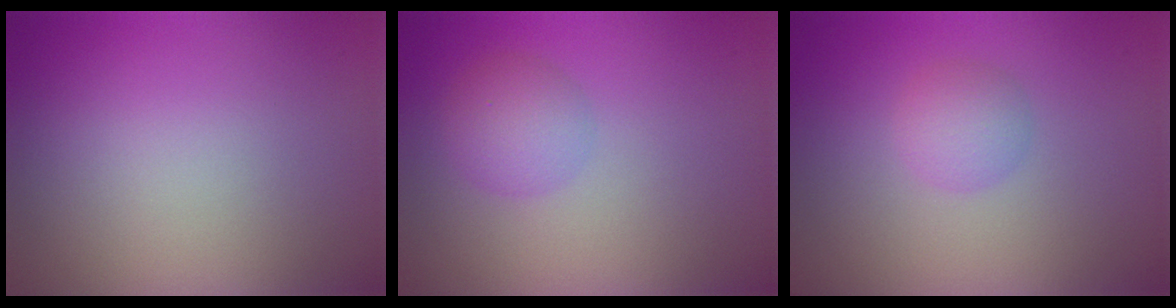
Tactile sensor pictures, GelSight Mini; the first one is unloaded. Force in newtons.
{"total": 2.6, "press": 2.6, "slide": 0.1}
{"total": 2.1, "press": 2.1, "slide": 0.0}